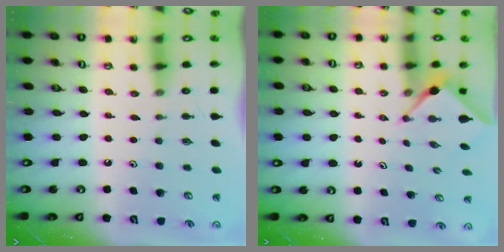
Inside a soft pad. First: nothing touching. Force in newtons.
{"total": 2.4, "press": 2.4, "slide": 0.3}